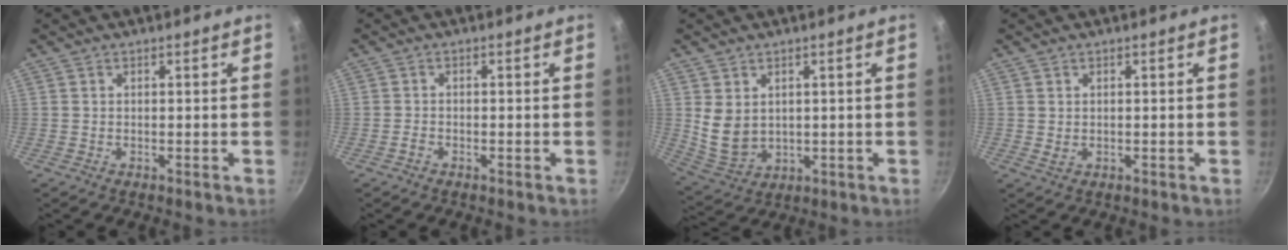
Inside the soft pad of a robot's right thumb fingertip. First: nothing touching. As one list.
[{"total": 1.0, "force": [-0.8, 0.5, 0.4], "torque": [-0.017, 0.008, -0.020]}, {"total": 7.3, "force": [1.5, 5.4, 4.6], "torque": [-0.073, -0.018, 0.050]}, {"total": 1.0, "force": [0.2, 0.7, 0.7], "torque": [-0.010, -0.002, 0.006]}]